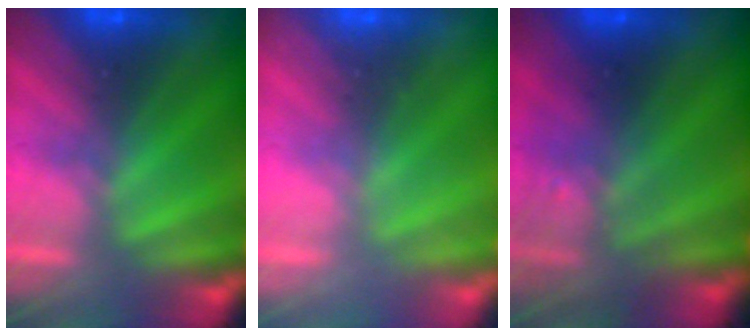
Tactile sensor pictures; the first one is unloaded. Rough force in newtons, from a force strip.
{"total": 2.3}
{"total": 2.8}